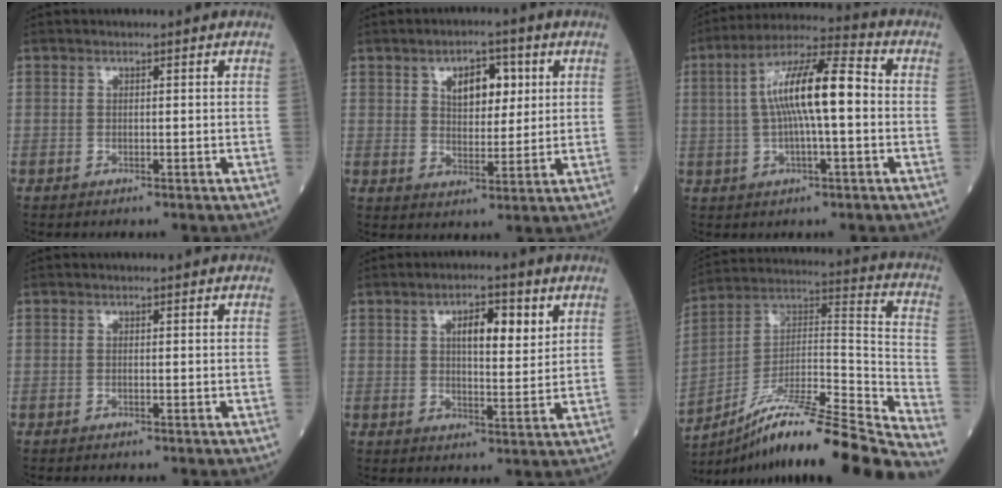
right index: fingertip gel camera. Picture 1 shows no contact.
{"total": 6.6, "force": [2.5, 3.5, 5.1], "torque": [-0.080, 0.007, 0.043]}
{"total": 12.2, "force": [0.4, 2.0, 12.0], "torque": [-0.224, 0.025, 0.002]}
{"total": 0.0}
{"total": 6.7, "force": [2.8, 2.2, 5.7], "torque": [-0.093, 0.004, 0.043]}
{"total": 25.9, "force": [-21.6, -0.6, 14.4], "torque": [-0.188, -0.001, -0.354]}